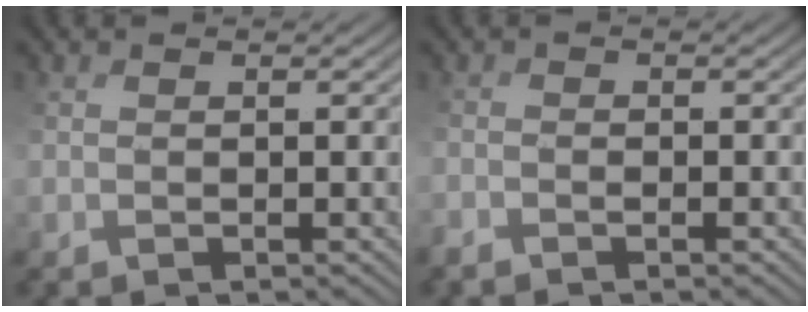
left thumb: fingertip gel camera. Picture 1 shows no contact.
{"total": 1.1, "force": [-1.0, 0.1, 0.3], "torque": [-0.006, 0.002, -0.024]}